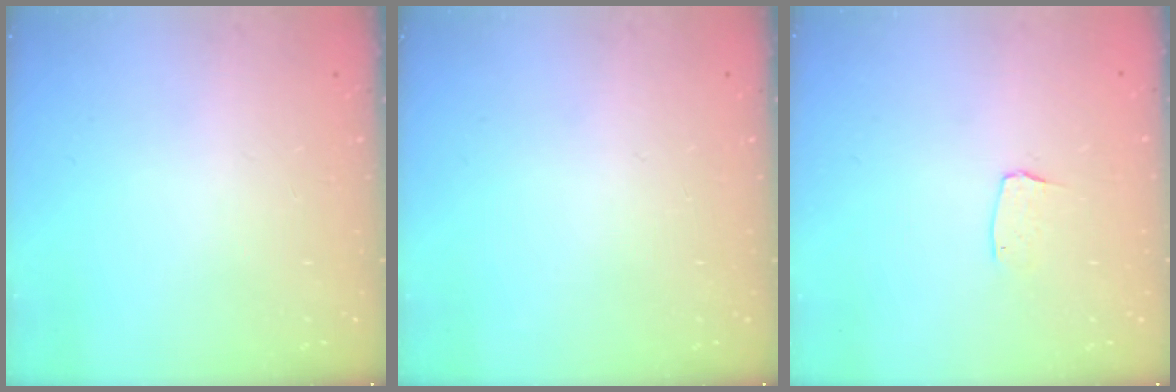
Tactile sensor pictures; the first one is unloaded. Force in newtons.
{"total": 0.0}
{"total": 3.7, "press": 3.7, "slide": 0.2}